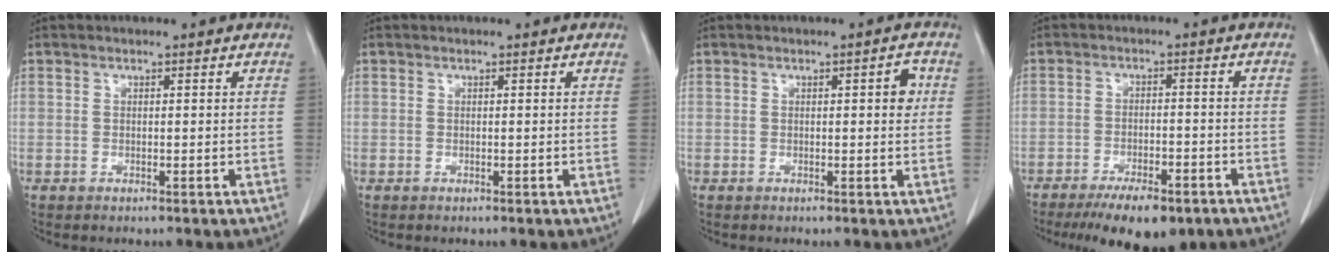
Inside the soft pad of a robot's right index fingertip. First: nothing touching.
{"total": 0.0}
{"total": 2.3, "force": [0.5, 0.6, 2.1], "torque": [-0.024, 0.004, 0.005]}
{"total": 10.5, "force": [-7.7, 3.3, 6.4], "torque": [-0.092, -0.010, -0.114]}